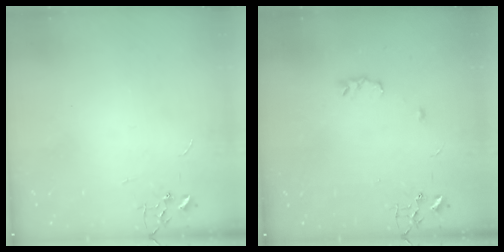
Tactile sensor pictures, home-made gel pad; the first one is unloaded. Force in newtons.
{"total": 5.0, "press": 5.0, "slide": 0.8}